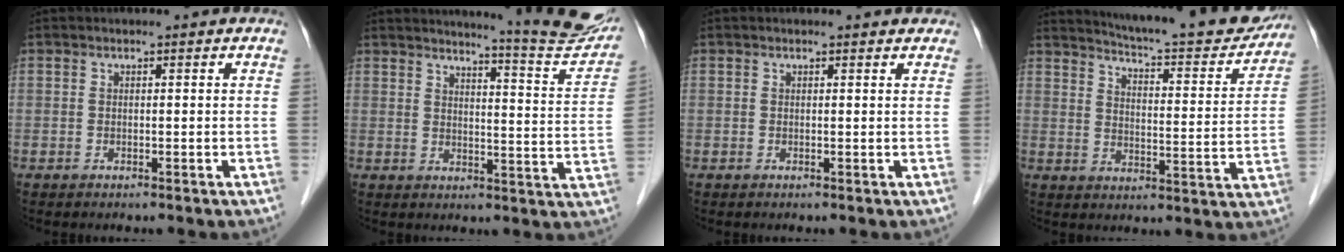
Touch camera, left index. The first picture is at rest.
{"total": 14.6, "force": [13.8, -0.6, 4.8], "torque": [-0.064, -0.075, 0.155]}
{"total": 1.7, "force": [1.7, 0.4, 0.2], "torque": [-0.012, -0.003, 0.011]}
{"total": 20.7, "force": [19.2, 2.4, 7.4], "torque": [-0.106, -0.049, 0.243]}